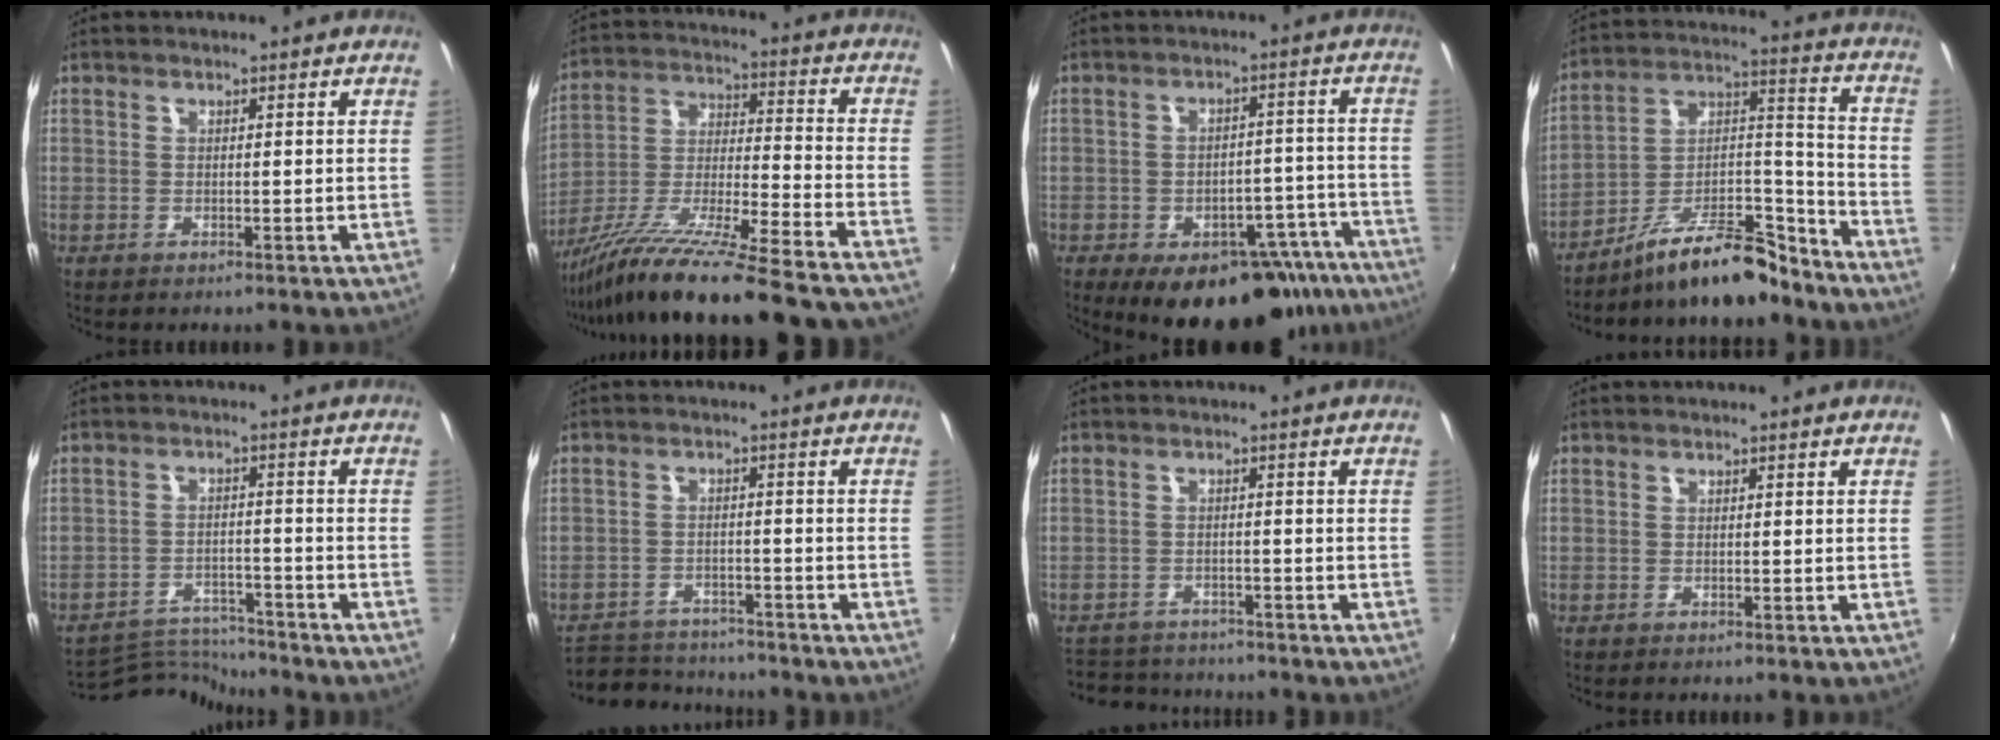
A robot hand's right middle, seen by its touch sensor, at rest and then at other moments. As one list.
[{"total": 28.3, "force": [-24.2, -0.2, 14.8], "torque": [-0.240, -0.074, -0.380]}, {"total": 18.9, "force": [-13.0, 9.7, 9.7], "torque": [-0.127, 0.019, -0.141]}, {"total": 16.1, "force": [-13.3, 4.5, 7.9], "torque": [-0.139, 0.028, -0.214]}, {"total": 8.2, "force": [-8.2, 0.0, 0.1], "torque": [-0.027, 0.004, -0.146]}, {"total": 12.0, "force": [-10.9, 4.0, 3.2], "torque": [-0.084, 0.002, -0.164]}, {"total": 8.7, "force": [-7.9, 3.0, 1.8], "torque": [-0.059, 0.003, -0.125]}, {"total": 0.0}]